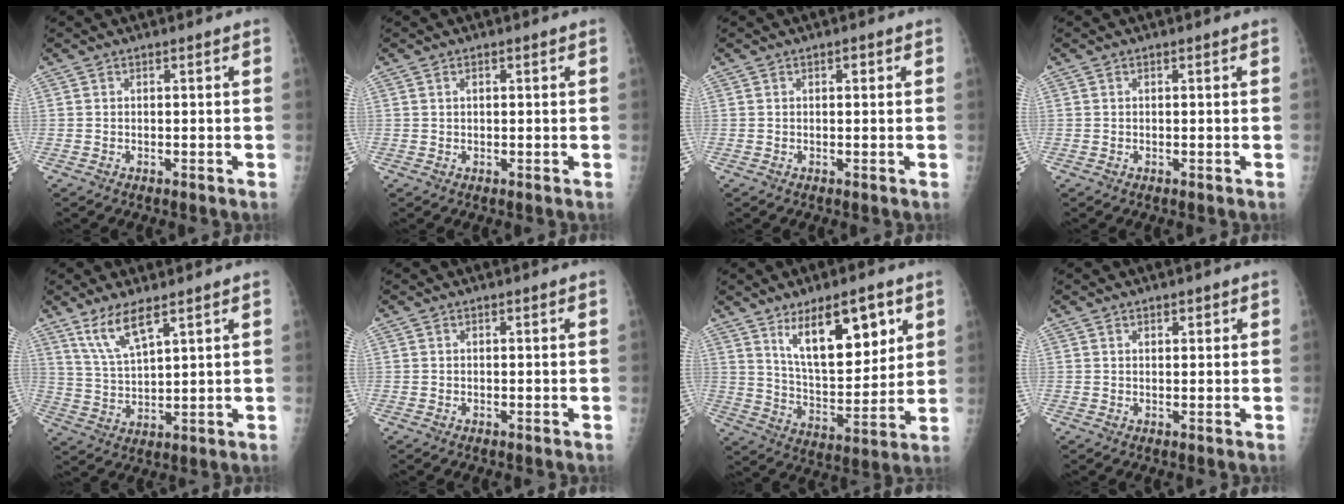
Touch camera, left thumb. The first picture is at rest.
{"total": 0.9, "force": [0.4, 0.5, 0.6], "torque": [-0.009, 0.000, 0.006]}
{"total": 1.1, "force": [0.5, 0.7, 0.8], "torque": [-0.004, 0.001, 0.006]}
{"total": 0.0}
{"total": 8.2, "force": [5.4, 2.1, 5.8], "torque": [-0.116, -0.025, 0.116]}
{"total": 0.0}
{"total": 16.6, "force": [8.2, 7.0, 12.6], "torque": [-0.161, -0.049, 0.149]}
{"total": 1.8, "force": [1.1, 1.0, 1.0], "torque": [-0.004, -0.004, 0.015]}